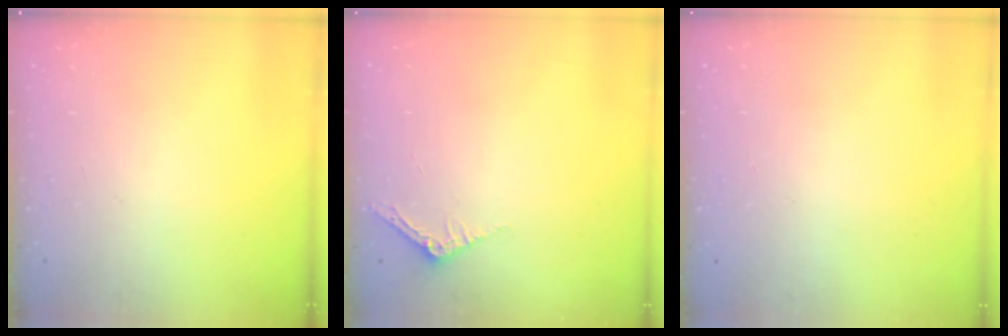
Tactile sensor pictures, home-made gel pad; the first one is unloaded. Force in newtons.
{"total": 2.5, "press": 2.5, "slide": 0.2}
{"total": 0.0}